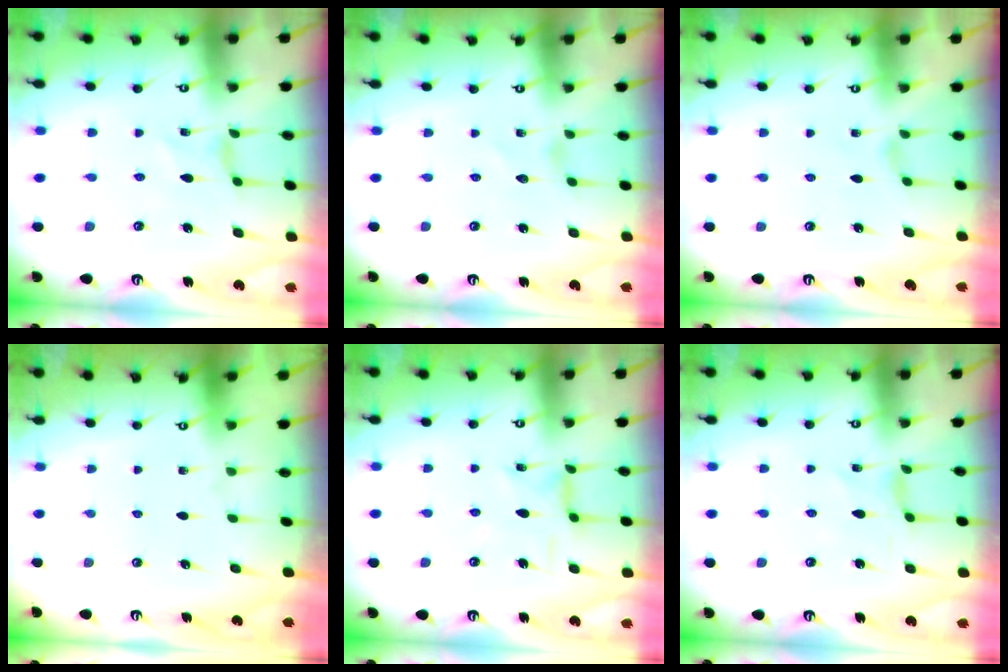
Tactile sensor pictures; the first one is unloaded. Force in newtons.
{"total": 0.0}
{"total": 0.0}
{"total": 0.0}
{"total": 5.1, "press": 5.1, "slide": 0.3}
{"total": 1.1, "press": 1.0, "slide": 0.1}